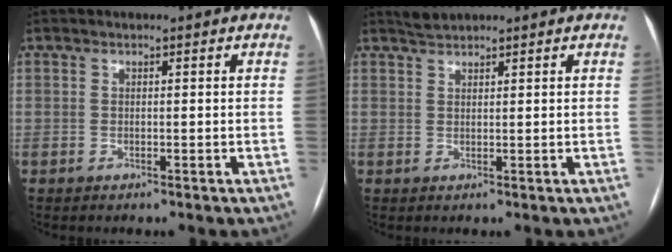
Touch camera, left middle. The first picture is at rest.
{"total": 1.4, "force": [1.4, 0.0, 0.0], "torque": [-0.004, 0.007, 0.033]}